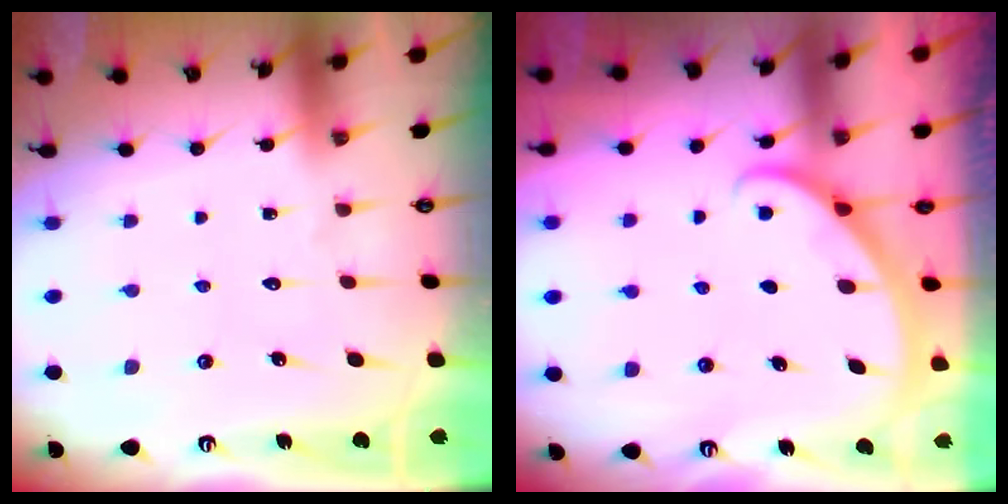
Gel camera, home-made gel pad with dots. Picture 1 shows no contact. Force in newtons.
{"total": 3.4, "press": 3.4, "slide": 0.4}